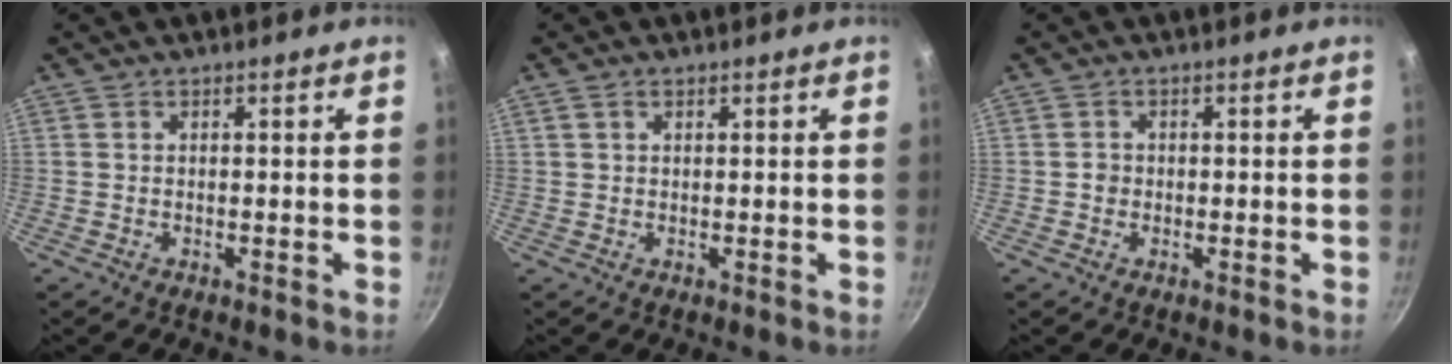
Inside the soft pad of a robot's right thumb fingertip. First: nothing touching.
{"total": 1.4, "force": [0.7, 0.9, 0.8], "torque": [-0.011, -0.001, 0.013]}
{"total": 1.3, "force": [-0.3, 1.2, 0.4], "torque": [-0.001, 0.004, -0.005]}